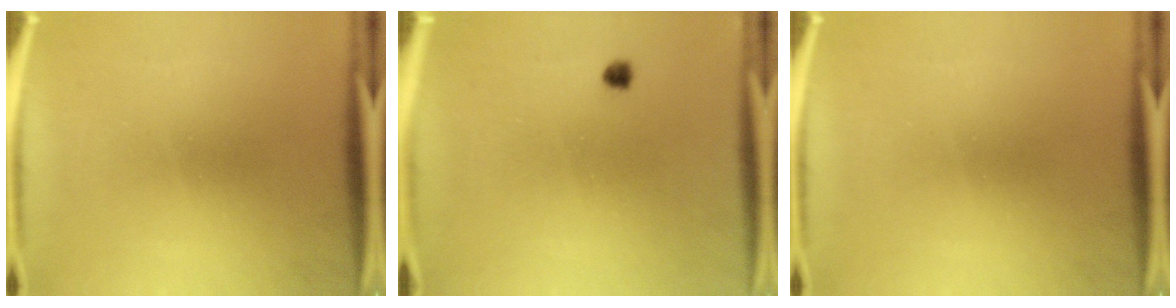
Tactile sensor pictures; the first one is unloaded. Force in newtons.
{"total": 1.2}
{"total": 0.0}